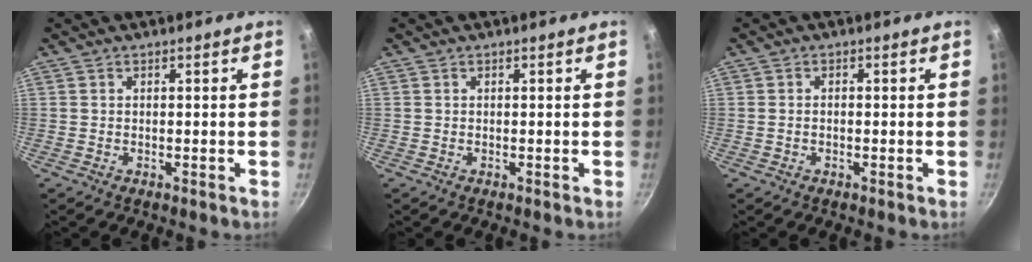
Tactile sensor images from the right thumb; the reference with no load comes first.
{"total": 0.0}
{"total": 0.8, "force": [-0.2, 0.6, 0.6], "torque": [-0.012, 0.006, -0.006]}